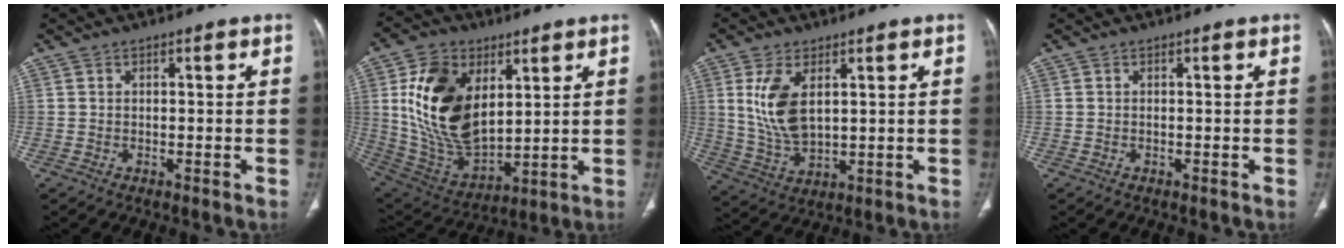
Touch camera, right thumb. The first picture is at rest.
{"total": 20.7, "force": [5.6, 12.6, 15.4], "torque": [-0.265, -0.030, 0.119]}
{"total": 10.2, "force": [2.9, 5.3, 8.1], "torque": [-0.163, -0.015, 0.069]}
{"total": 0.0}